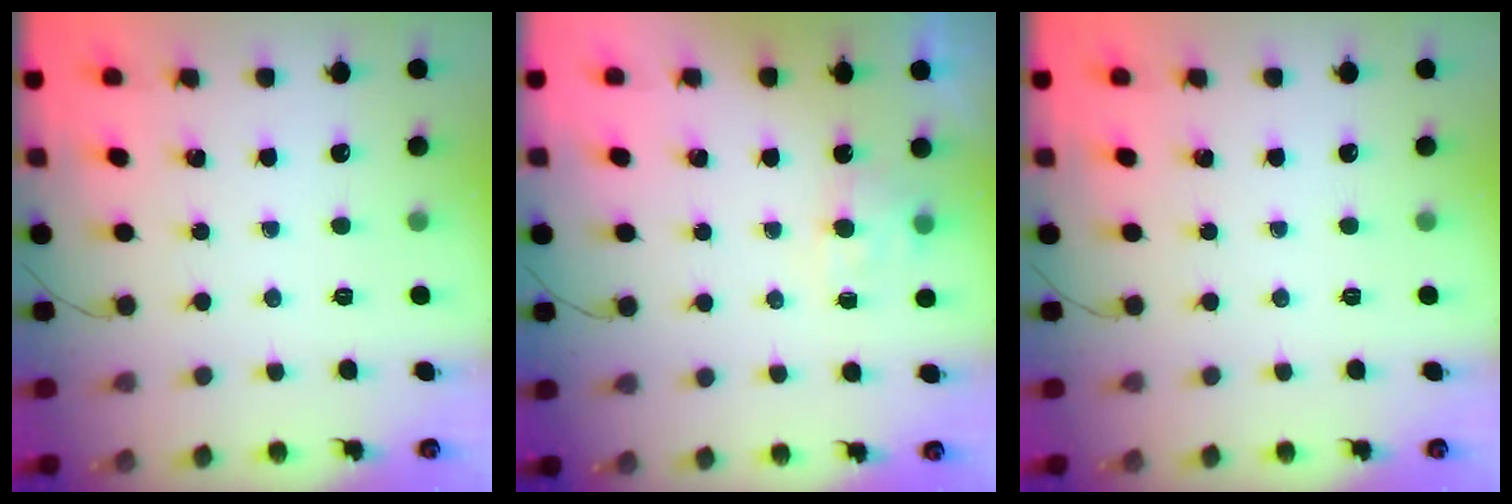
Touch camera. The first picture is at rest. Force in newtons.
{"total": 4.4, "press": 4.1, "slide": 1.5}
{"total": 0.0}